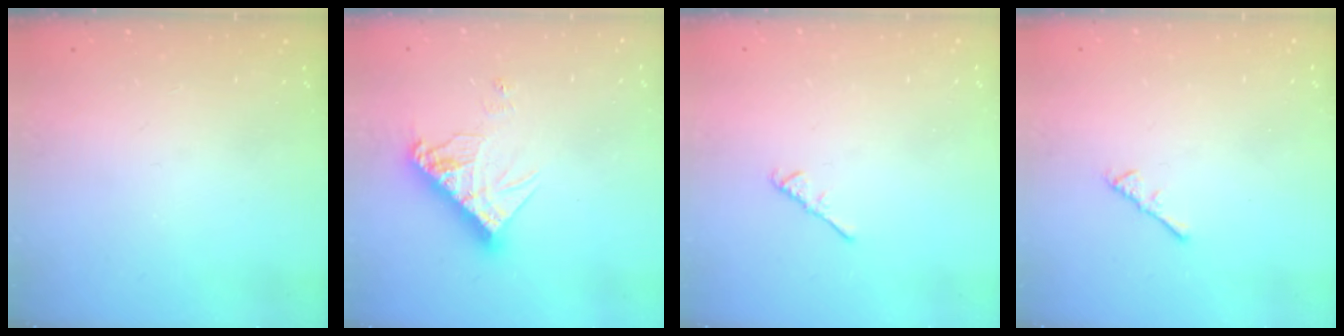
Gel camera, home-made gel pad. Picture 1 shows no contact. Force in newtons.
{"total": 12.1, "press": 12.0, "slide": 0.9}
{"total": 2.6, "press": 2.6, "slide": 0.6}
{"total": 2.2, "press": 2.1, "slide": 0.5}